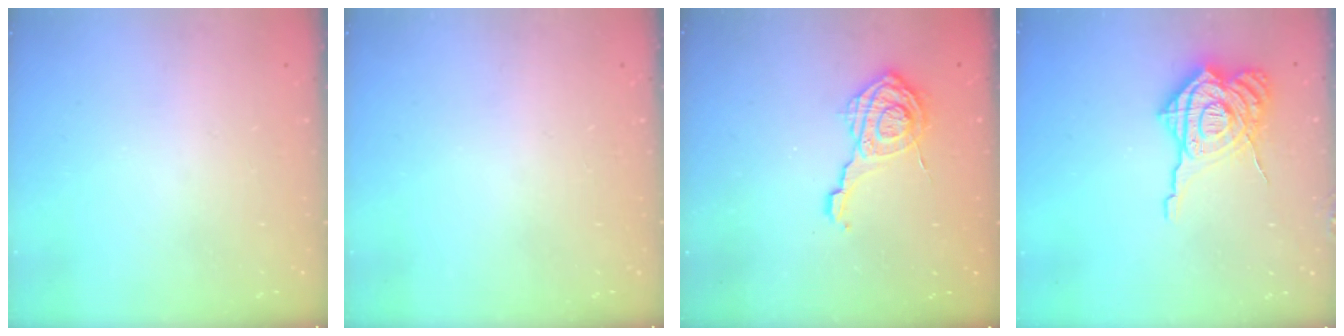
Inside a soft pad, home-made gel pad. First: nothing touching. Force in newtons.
{"total": 0.0}
{"total": 12.0, "press": 12.0, "slide": 0.4}
{"total": 17.6, "press": 17.5, "slide": 2.0}